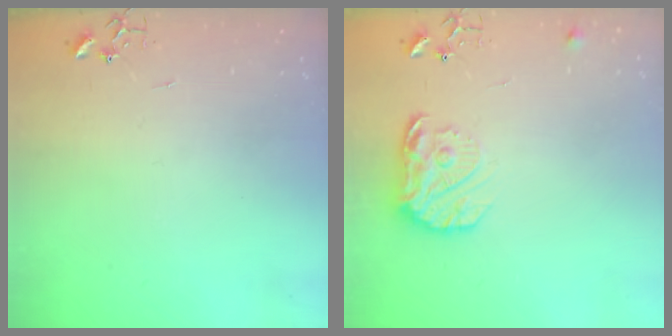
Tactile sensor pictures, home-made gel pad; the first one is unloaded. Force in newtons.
{"total": 13.9, "press": 13.8, "slide": 1.0}